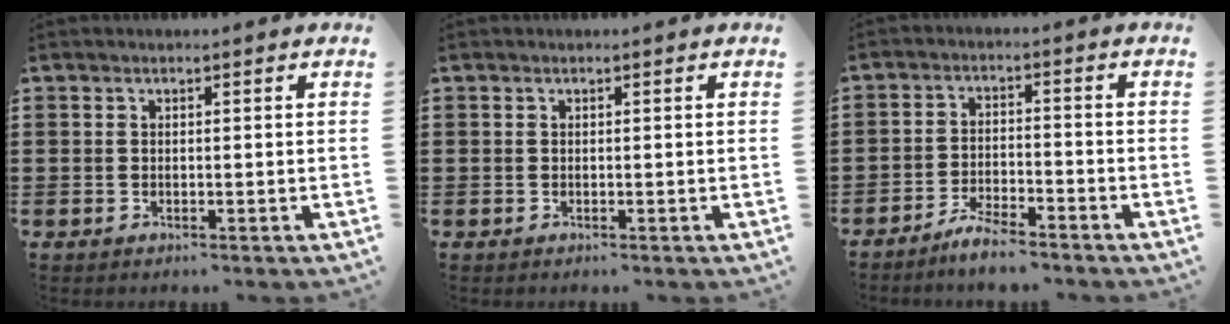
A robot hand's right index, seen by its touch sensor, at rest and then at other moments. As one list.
[{"total": 0.0}, {"total": 4.3, "force": [-4.1, 0.2, 1.2], "torque": [-0.031, 0.002, -0.082]}]